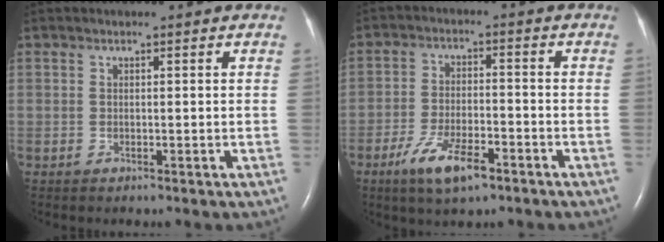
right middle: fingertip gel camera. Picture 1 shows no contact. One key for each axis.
{"total": 7.8, "fx": -4.7, "fy": 2.2, "fz": 5.8, "tx": -0.118, "ty": -0.010, "tz": -0.081}